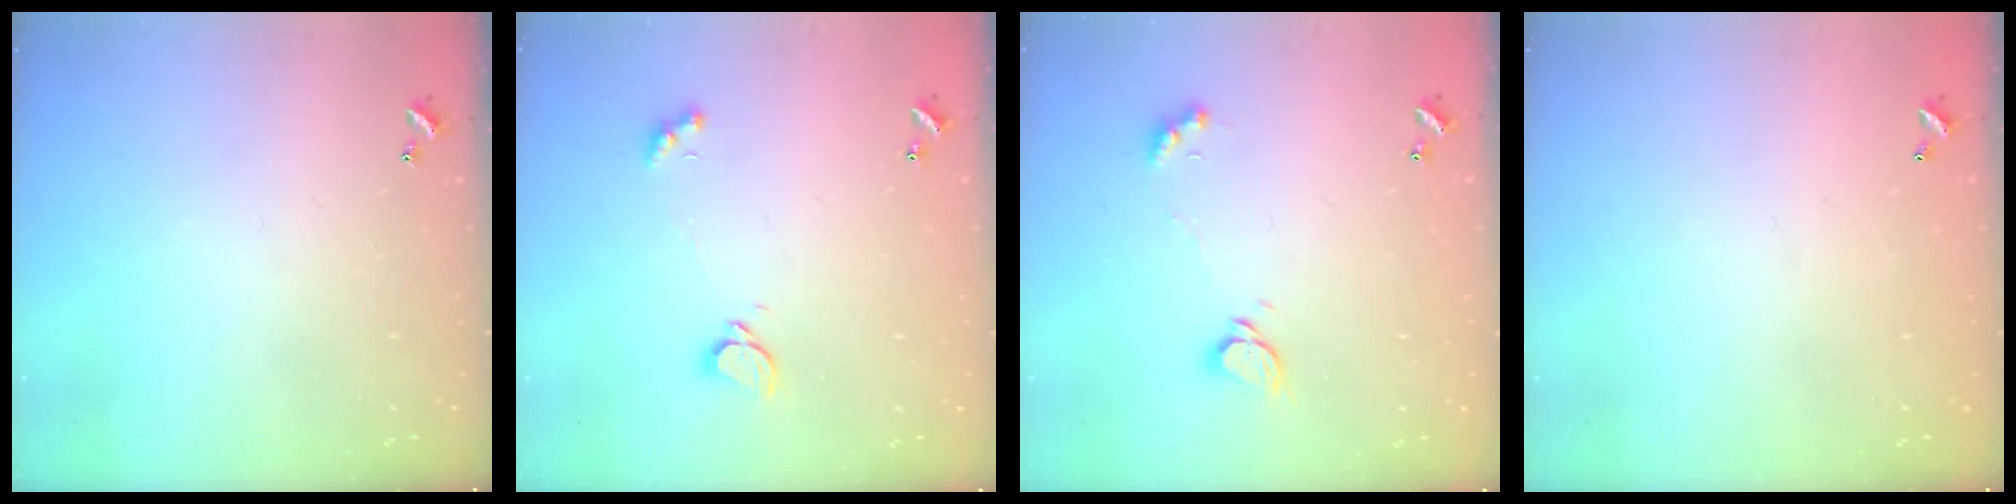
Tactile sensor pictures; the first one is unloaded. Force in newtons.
{"total": 1.6, "press": 1.5, "slide": 0.5}
{"total": 2.3, "press": 2.2, "slide": 0.3}
{"total": 2.8, "press": 2.8, "slide": 0.1}